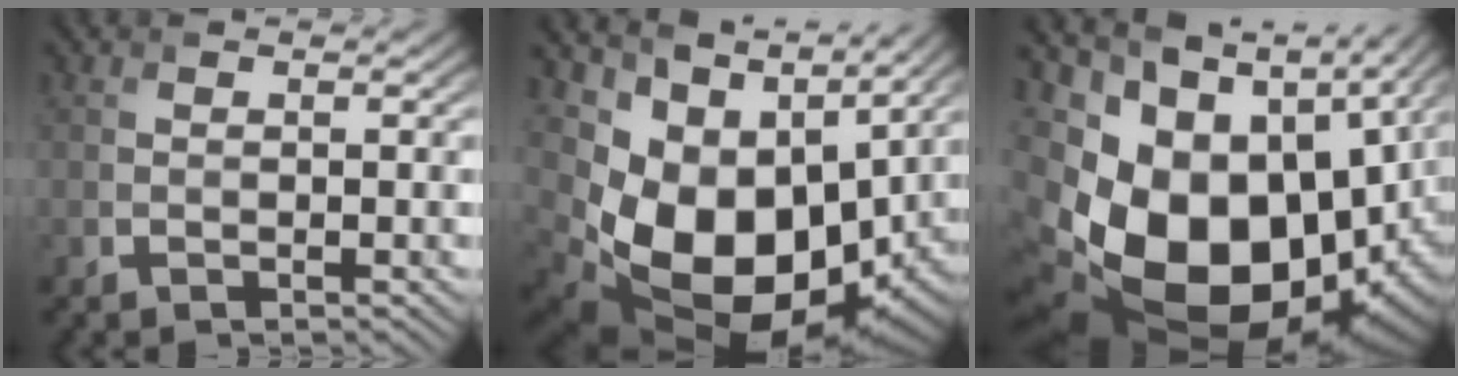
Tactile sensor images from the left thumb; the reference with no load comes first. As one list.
[{"total": 16.5, "force": [0.1, 11.8, 11.5], "torque": [-0.219, -0.037, 0.040]}, {"total": 21.5, "force": [-3.1, 14.5, 15.6], "torque": [-0.317, -0.061, -0.005]}]